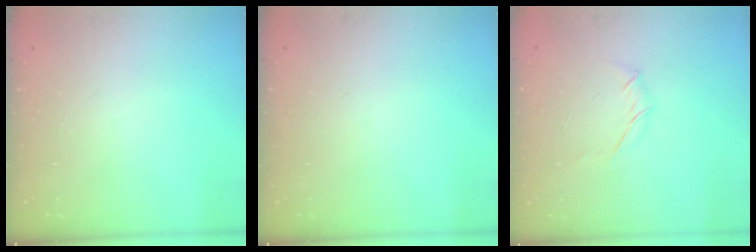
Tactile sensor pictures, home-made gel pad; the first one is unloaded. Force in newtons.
{"total": 0.0}
{"total": 3.8, "press": 3.7, "slide": 0.9}